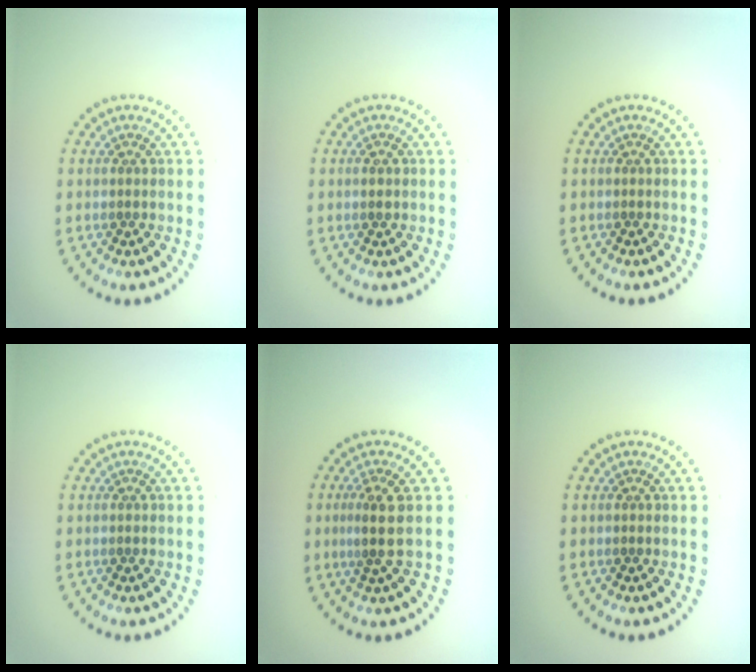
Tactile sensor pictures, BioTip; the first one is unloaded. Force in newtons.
{"total": 1.0, "press": 1.0, "slide": 0.2}
{"total": 0.0}
{"total": 0.0}
{"total": 2.5, "press": 2.1, "slide": 1.3}
{"total": 0.0}